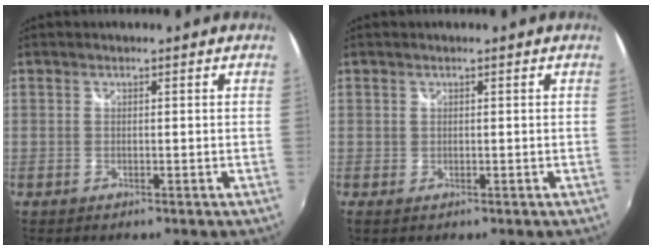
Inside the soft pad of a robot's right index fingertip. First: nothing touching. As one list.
[{"total": 0.6, "force": [0.2, 0.5, 0.2], "torque": [-0.002, -0.001, 0.003]}]